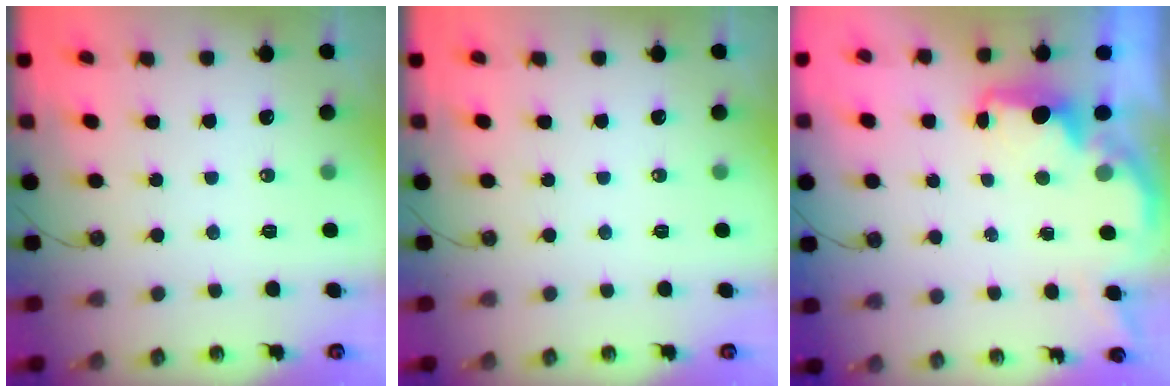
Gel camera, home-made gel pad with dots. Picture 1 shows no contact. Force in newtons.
{"total": 0.0}
{"total": 2.1, "press": 2.0, "slide": 0.8}